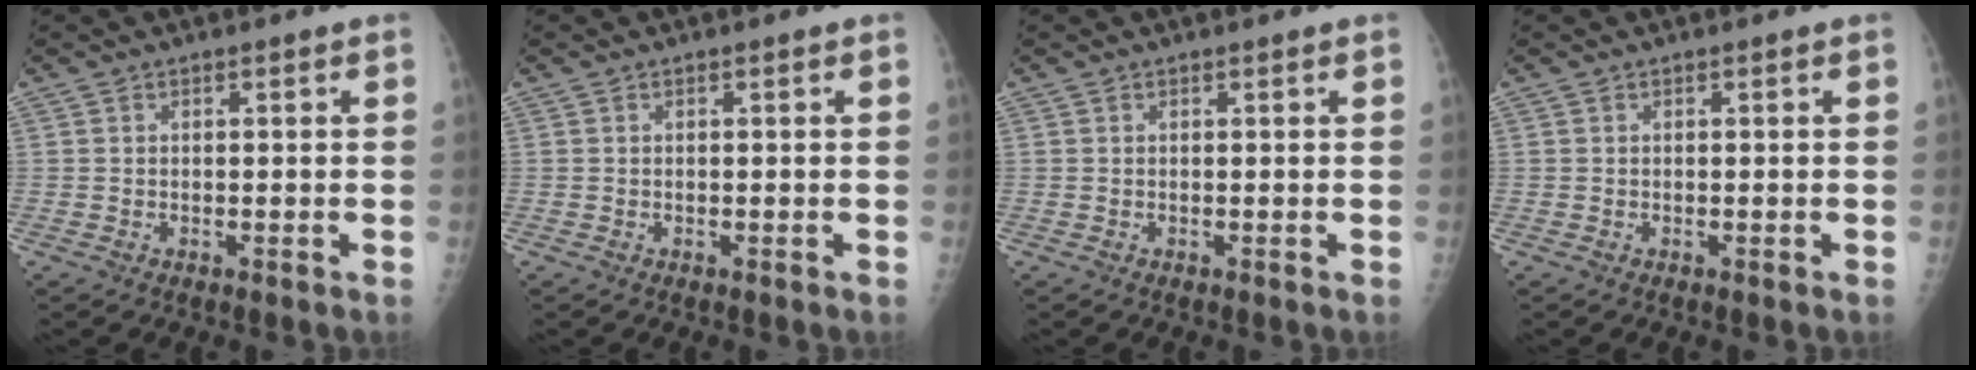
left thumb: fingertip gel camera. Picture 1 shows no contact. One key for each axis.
{"total": 0.0}
{"total": 0.0}
{"total": 0.0}